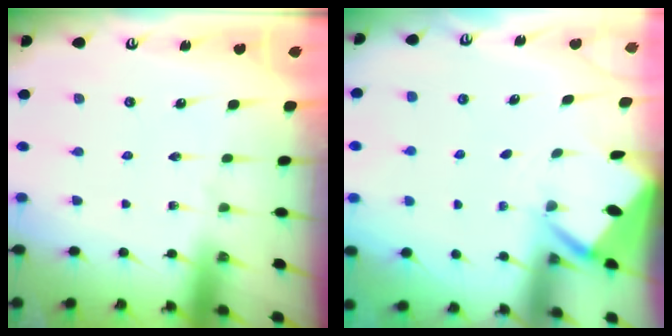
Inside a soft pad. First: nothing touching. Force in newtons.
{"total": 2.7, "press": 2.7, "slide": 0.3}